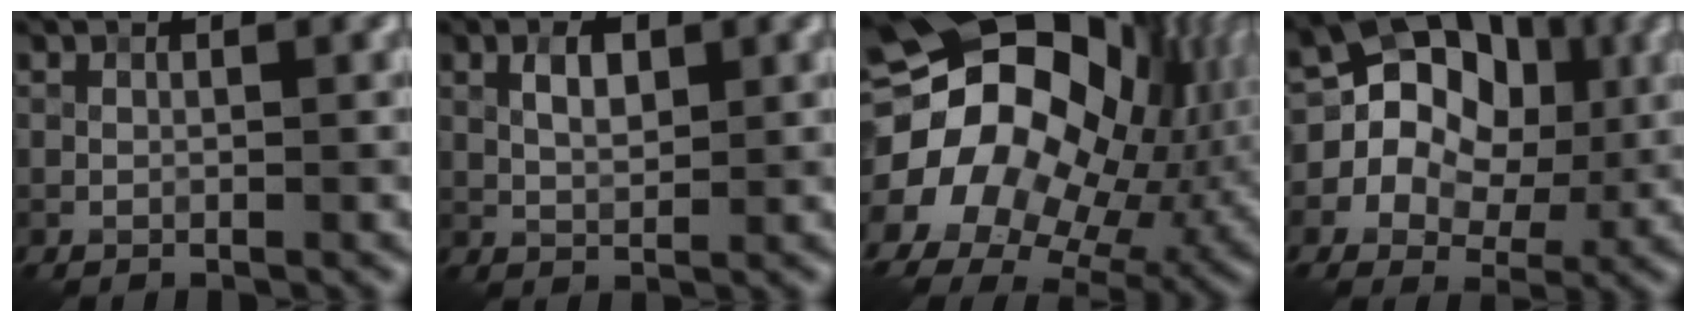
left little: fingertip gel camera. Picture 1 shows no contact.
{"total": 2.5, "force": [0.8, 1.3, 2.0], "torque": [-0.037, 0.002, 0.013]}
{"total": 22.0, "force": [0.6, 17.8, 13.0], "torque": [-0.236, 0.010, -0.004]}
{"total": 13.0, "force": [2.0, 10.8, 7.0], "torque": [-0.100, 0.046, -0.006]}